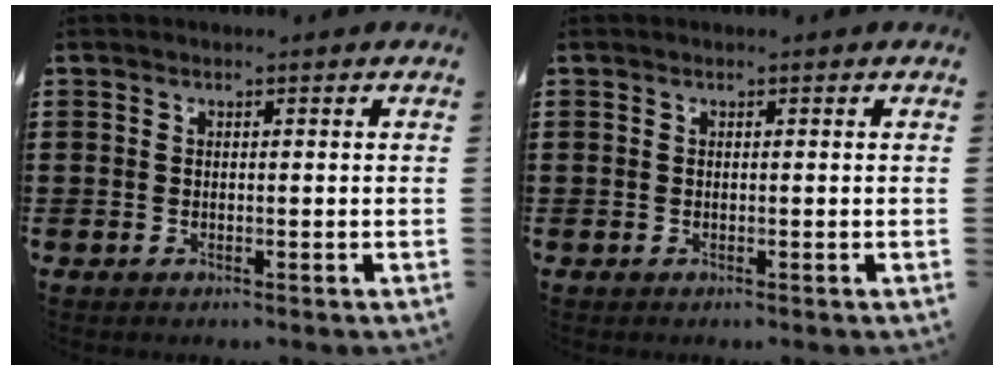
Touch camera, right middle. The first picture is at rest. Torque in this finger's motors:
{"motor_torque": [0.00, 0.00, 0.02, -0.01]}